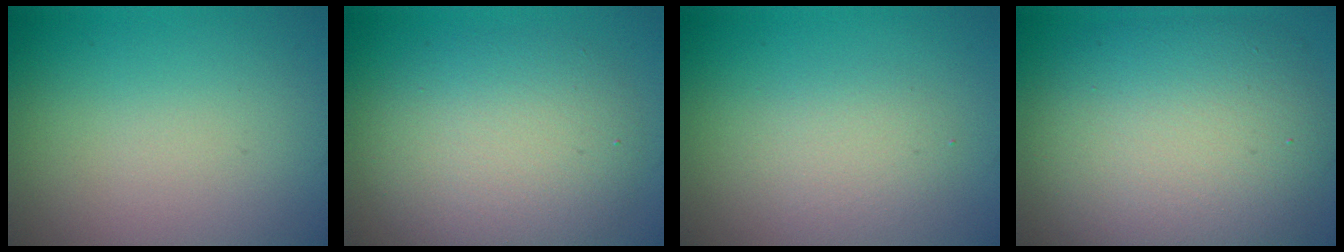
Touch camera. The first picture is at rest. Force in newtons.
{"total": 6.4, "press": 6.4, "slide": 0.4}
{"total": 2.3, "press": 2.3, "slide": 0.1}
{"total": 11.1, "press": 11.1, "slide": 0.8}